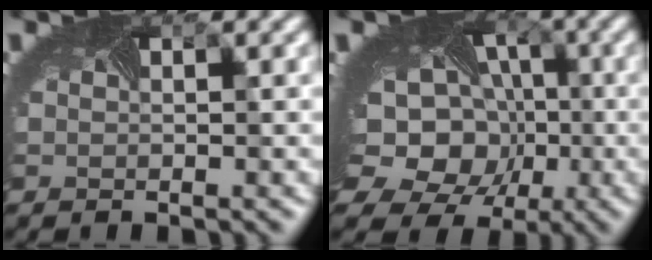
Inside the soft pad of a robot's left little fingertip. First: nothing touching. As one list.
[{"total": 14.6, "force": [-2.2, 12.2, 7.6], "torque": [-0.140, -0.018, -0.050]}]